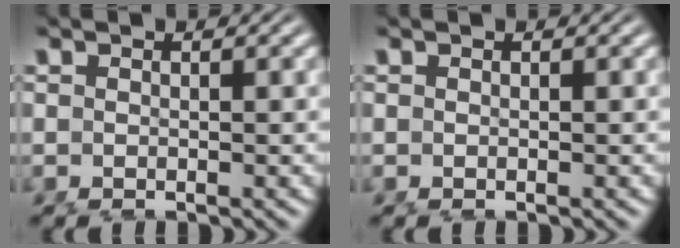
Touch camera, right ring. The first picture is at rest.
{"total": 0.0}